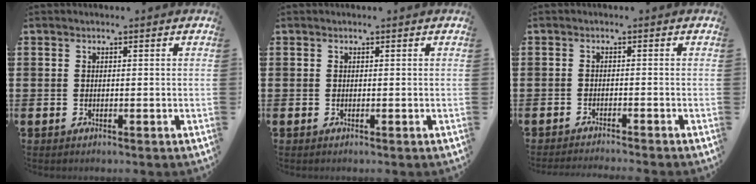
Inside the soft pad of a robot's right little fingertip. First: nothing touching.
{"total": 0.0}
{"total": 1.2, "force": [-1.2, -0.3, 0.0], "torque": [0.000, 0.001, -0.024]}